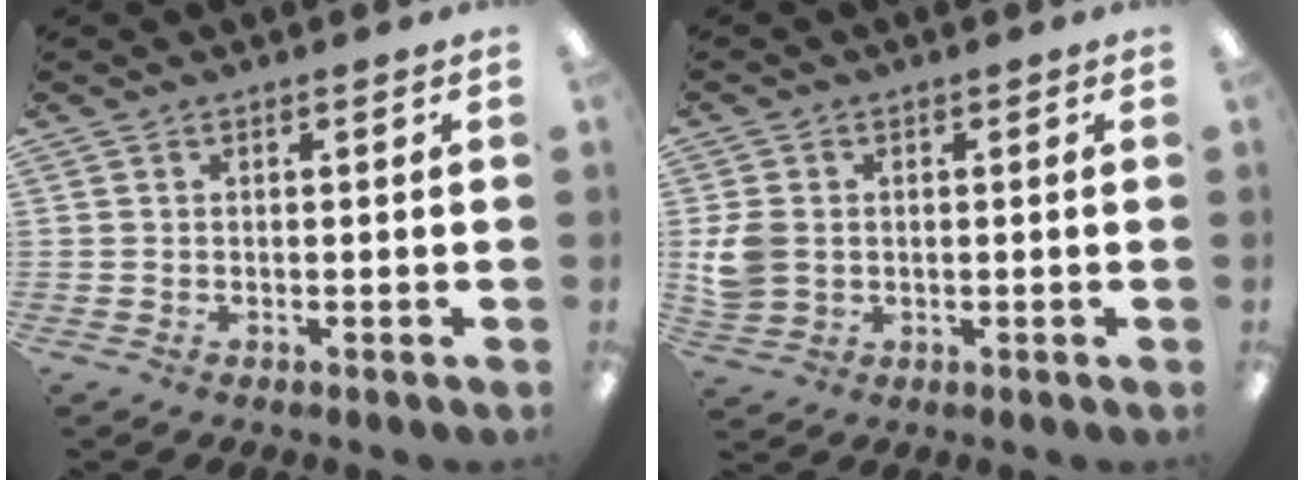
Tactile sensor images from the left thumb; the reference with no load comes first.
{"total": 6.0, "force": [0.5, 5.0, 3.1], "torque": [-0.065, 0.006, 0.012]}